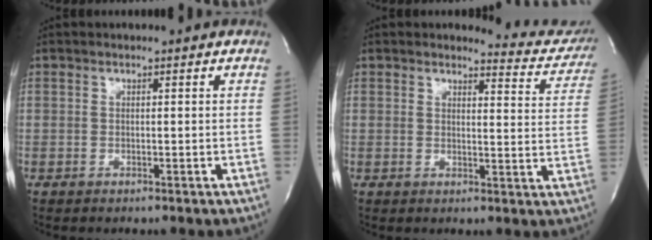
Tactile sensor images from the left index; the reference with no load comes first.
{"total": 8.0, "force": [7.9, 1.3, -0.2], "torque": [0.020, -0.057, 0.066]}